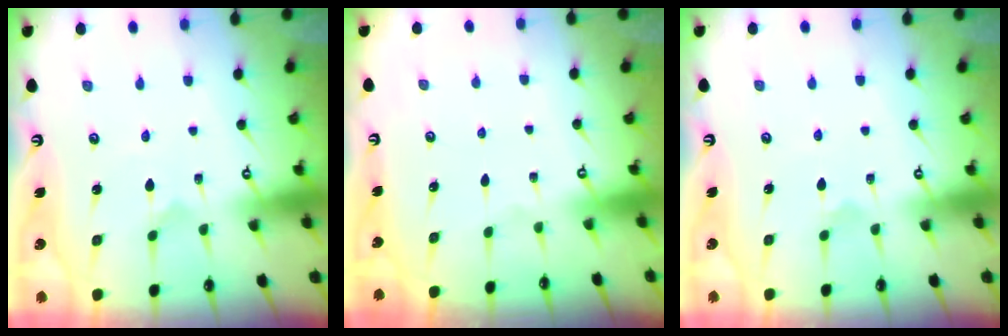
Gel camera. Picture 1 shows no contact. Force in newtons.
{"total": 0.0}
{"total": 2.9, "press": 2.9, "slide": 0.1}